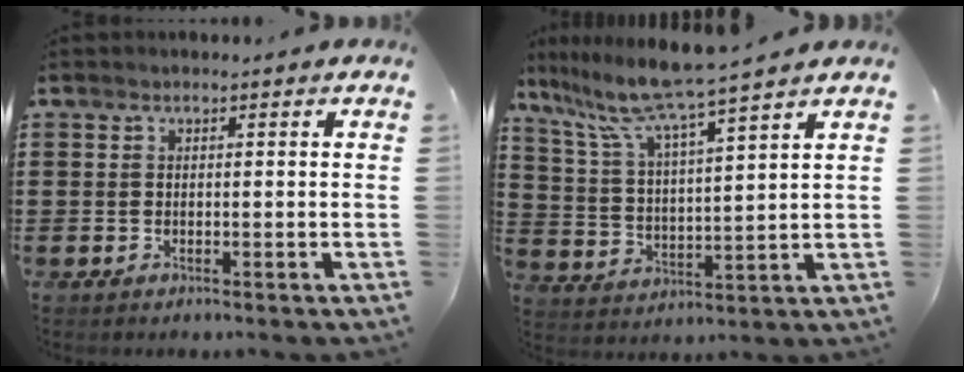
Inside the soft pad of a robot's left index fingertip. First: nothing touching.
{"total": 7.7, "force": [6.9, -1.0, 3.4], "torque": [-0.096, -0.047, 0.114]}